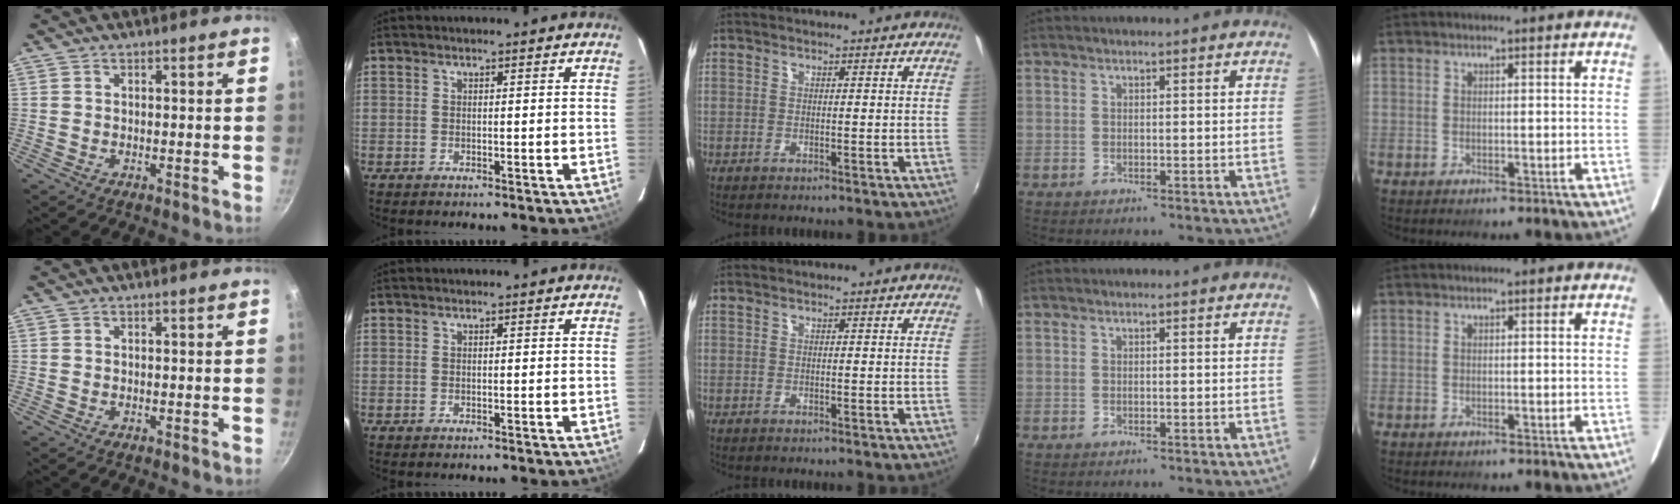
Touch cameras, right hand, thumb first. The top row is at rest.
{}